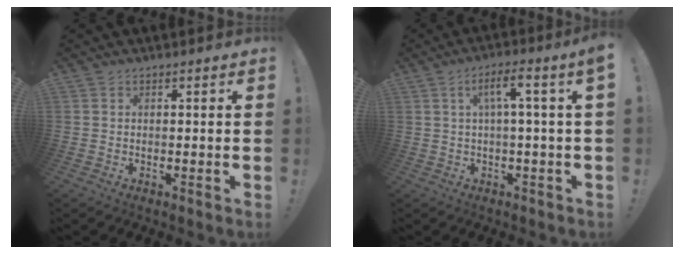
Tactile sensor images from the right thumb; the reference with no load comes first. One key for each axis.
{"total": 6.6, "fx": 1.2, "fy": -0.3, "fz": 6.5, "tx": -0.106, "ty": -0.003, "tz": 0.012}